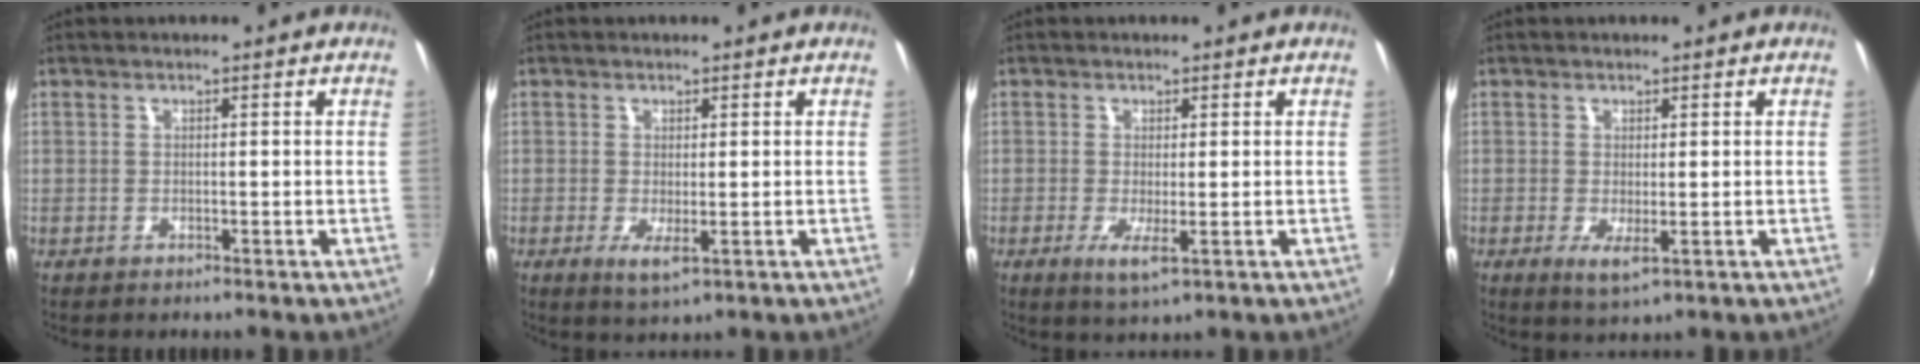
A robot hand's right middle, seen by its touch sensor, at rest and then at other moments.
{"total": 3.2, "force": [-0.6, 0.8, 3.0], "torque": [-0.055, -0.014, -0.008]}
{"total": 3.7, "force": [-0.9, 0.5, 3.5], "torque": [-0.072, -0.015, -0.016]}
{"total": 3.2, "force": [-0.5, 0.8, 3.0], "torque": [-0.055, -0.014, -0.007]}